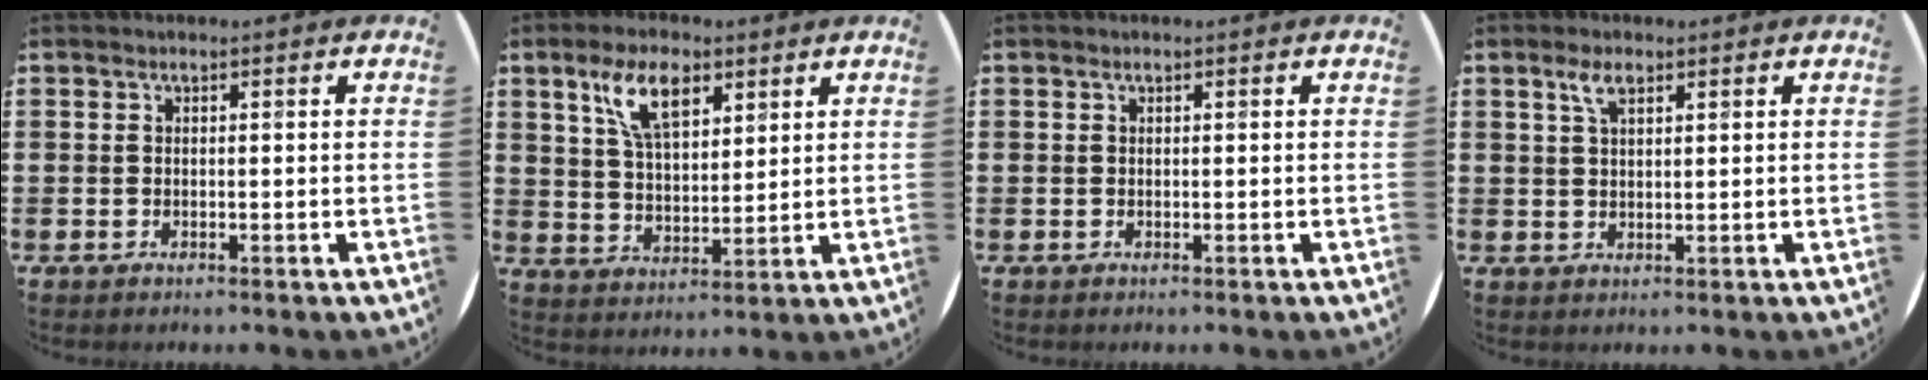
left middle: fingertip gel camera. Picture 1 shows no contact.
{"total": 8.2, "force": [4.8, 3.8, 5.4], "torque": [-0.113, 0.007, 0.086]}
{"total": 0.0}
{"total": 3.0, "force": [1.9, 1.1, 2.1], "torque": [-0.037, 0.005, 0.030]}